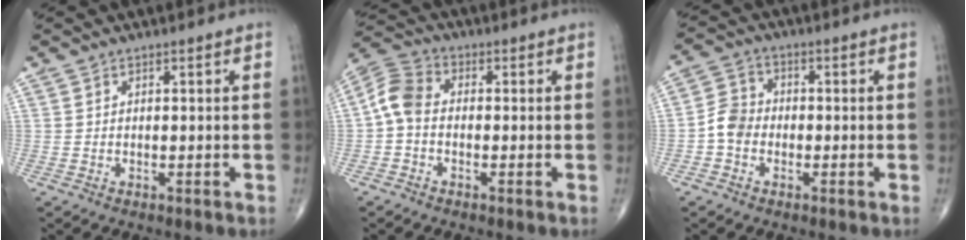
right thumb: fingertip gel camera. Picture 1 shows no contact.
{"total": 6.3, "force": [-0.8, 4.3, 4.5], "torque": [-0.084, 0.021, -0.032]}
{"total": 5.1, "force": [-1.5, 4.1, 2.5], "torque": [-0.037, 0.018, -0.040]}